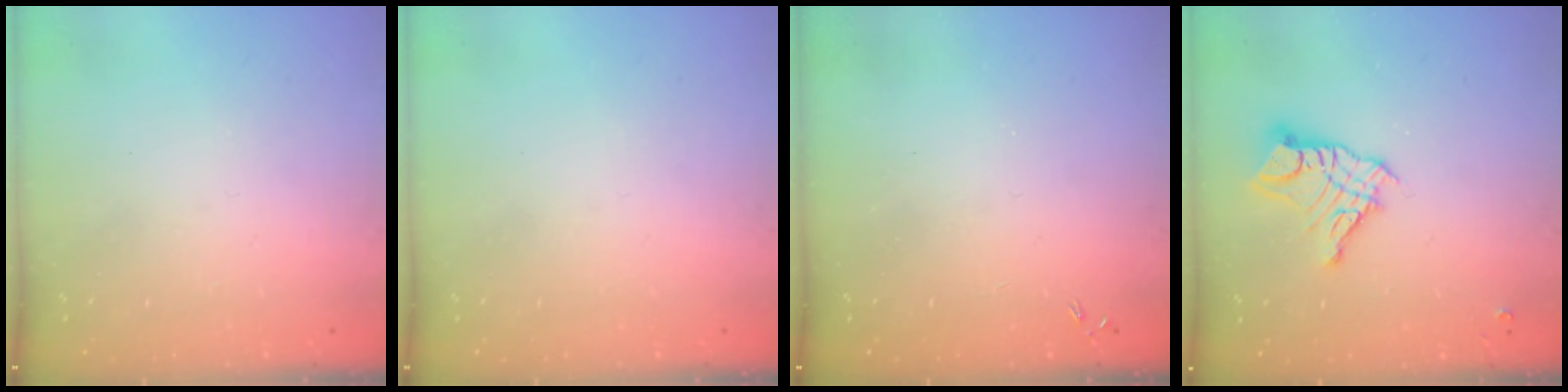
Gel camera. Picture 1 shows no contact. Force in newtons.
{"total": 0.0}
{"total": 0.0}
{"total": 10.5, "press": 10.5, "slide": 1.0}